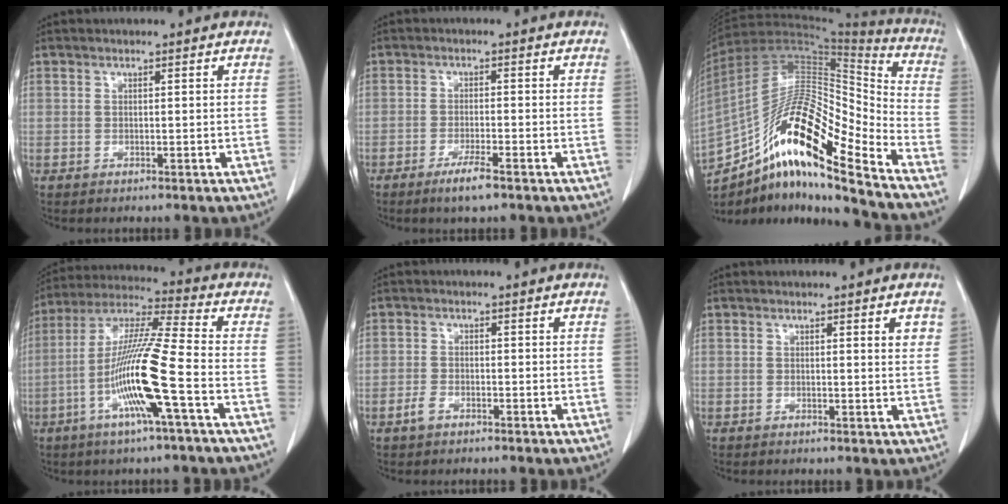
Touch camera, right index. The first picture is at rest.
{"total": 3.8, "force": [-2.6, 0.3, 2.8], "torque": [-0.054, -0.006, -0.046]}
{"total": 21.8, "force": [-13.1, 3.7, 16.9], "torque": [-0.319, 0.014, -0.231]}
{"total": 14.7, "force": [-4.7, -0.5, 13.9], "torque": [-0.278, -0.004, -0.098]}
{"total": 2.0, "force": [-1.3, 1.1, 1.0], "torque": [-0.023, 0.003, -0.023]}
{"total": 1.8, "force": [0.9, 0.2, 1.5], "torque": [-0.021, -0.004, 0.010]}